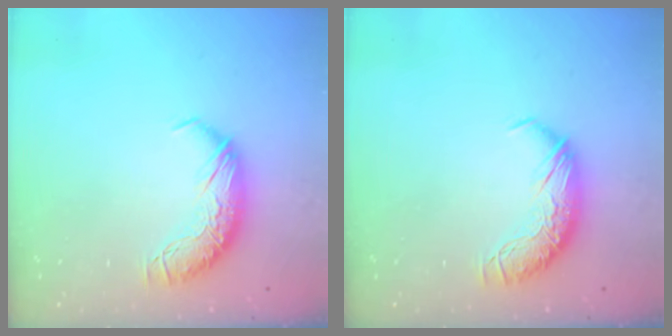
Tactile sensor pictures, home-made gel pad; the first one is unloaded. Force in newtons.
{"total": 0.0}